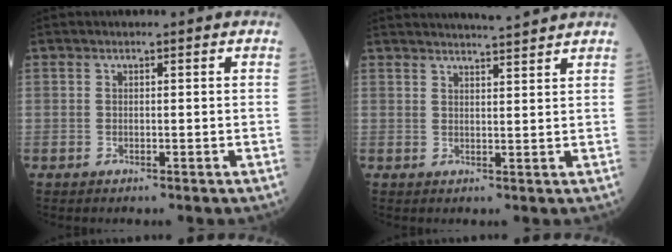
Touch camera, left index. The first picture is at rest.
{"total": 6.0, "force": [5.7, -0.7, 1.8], "torque": [-0.029, 0.012, 0.075]}